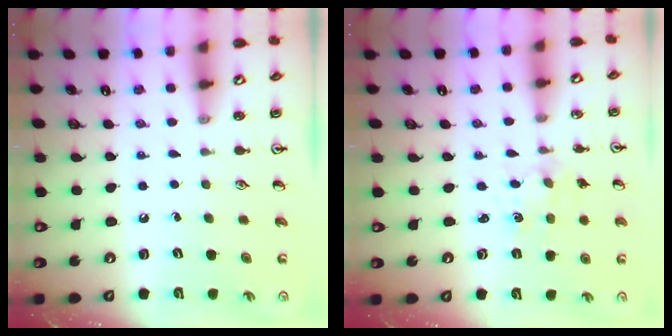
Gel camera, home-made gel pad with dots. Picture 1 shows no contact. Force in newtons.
{"total": 3.0, "press": 3.0, "slide": 0.3}